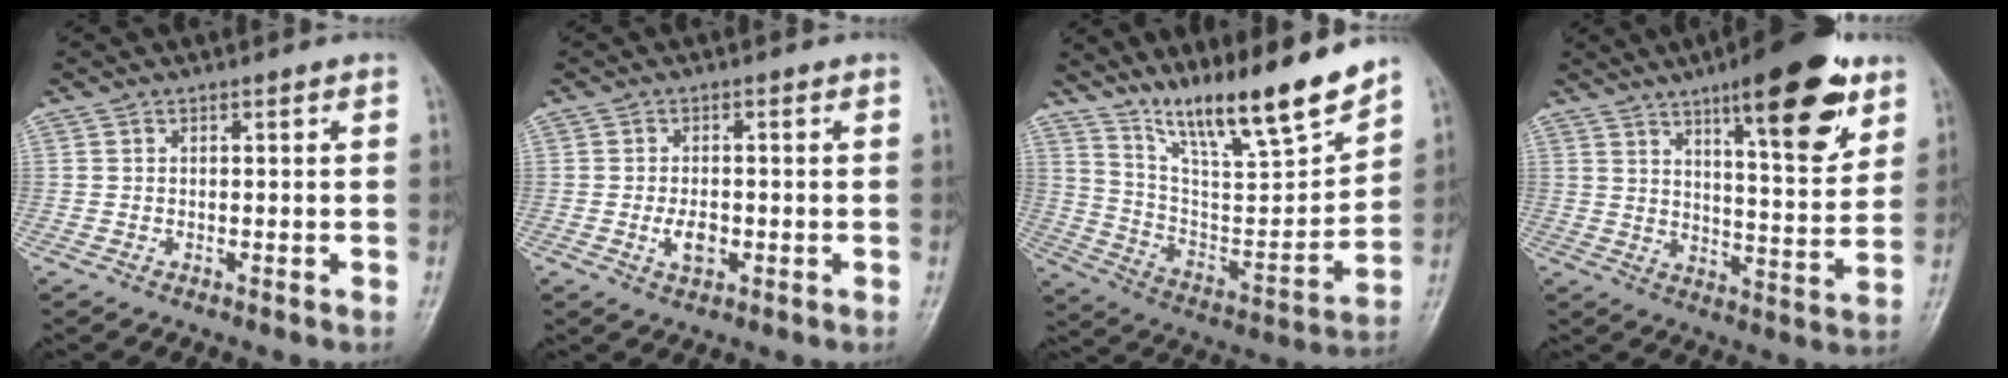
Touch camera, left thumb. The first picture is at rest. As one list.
[{"total": 3.8, "force": [-1.0, 2.3, 2.8], "torque": [-0.043, -0.001, -0.017]}, {"total": 18.9, "force": [15.0, 2.5, 11.3], "torque": [-0.154, -0.086, 0.268]}, {"total": 18.2, "force": [10.4, 5.3, 14.0], "torque": [-0.168, -0.050, 0.154]}]